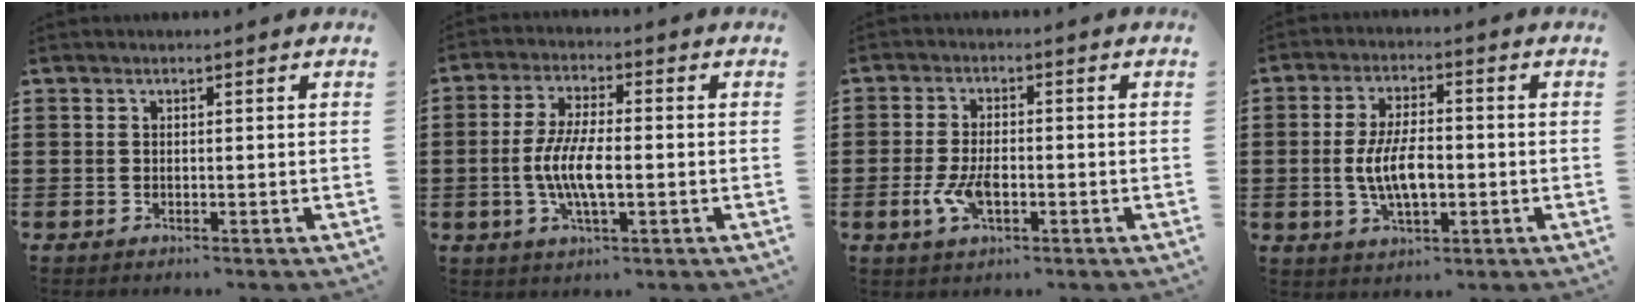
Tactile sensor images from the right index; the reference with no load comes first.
{"total": 7.1, "force": [-1.3, 2.1, 6.6], "torque": [-0.141, -0.004, -0.030]}
{"total": 5.1, "force": [-1.4, 2.4, 4.3], "torque": [-0.100, -0.004, -0.029]}
{"total": 7.5, "force": [-1.0, 3.2, 6.7], "torque": [-0.144, -0.002, -0.025]}